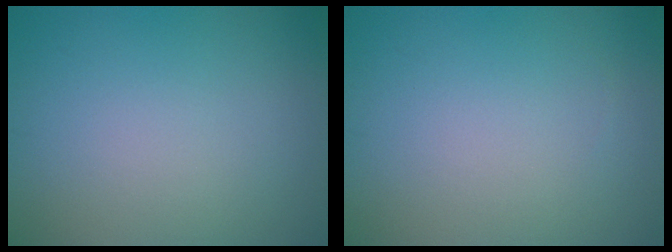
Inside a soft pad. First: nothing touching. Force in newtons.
{"total": 0.0}